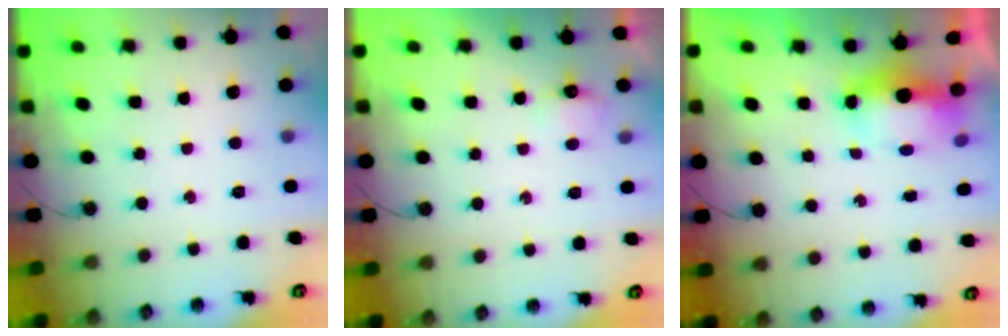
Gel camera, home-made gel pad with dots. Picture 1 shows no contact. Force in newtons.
{"total": 4.5, "press": 4.5, "slide": 0.6}
{"total": 6.6, "press": 6.5, "slide": 1.2}